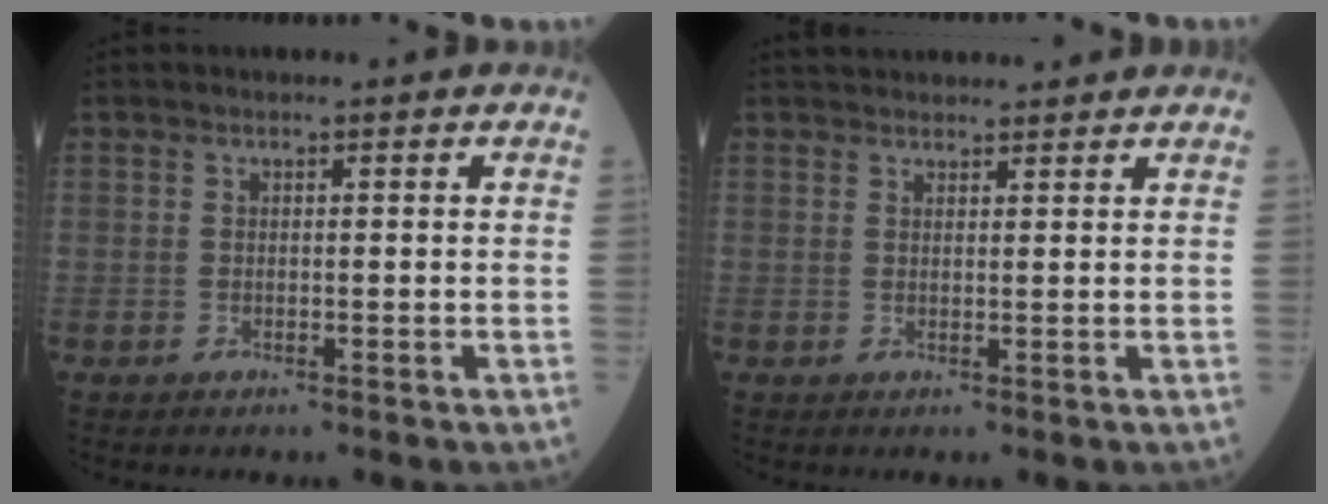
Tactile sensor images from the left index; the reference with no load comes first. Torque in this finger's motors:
{"motor_torque": [-0.11, -0.54, 0.10, 0.07]}